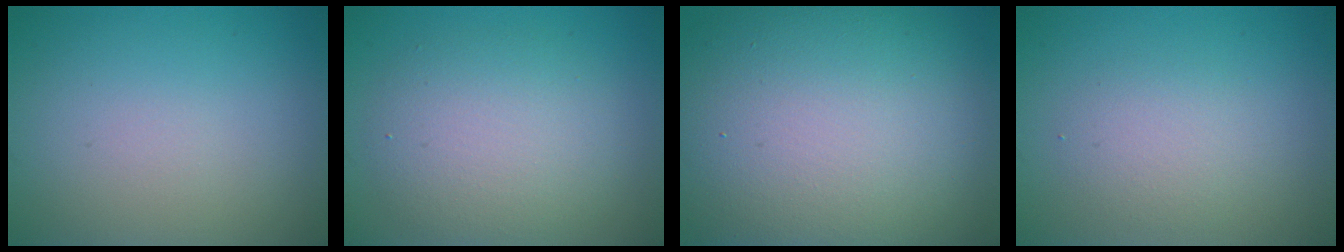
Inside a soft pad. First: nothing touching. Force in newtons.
{"total": 5.2, "press": 5.2, "slide": 0.5}
{"total": 16.3, "press": 16.2, "slide": 1.4}
{"total": 2.2, "press": 2.2, "slide": 0.0}